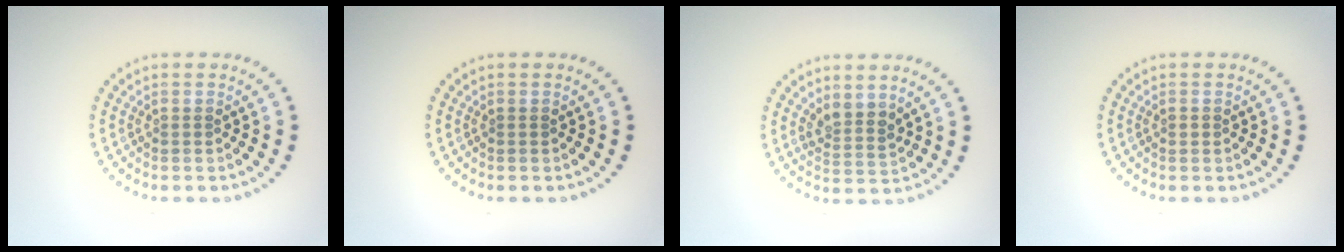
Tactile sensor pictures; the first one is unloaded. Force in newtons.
{"total": 0.0}
{"total": 2.4, "press": 1.9, "slide": 1.5}
{"total": 0.7, "press": 0.7, "slide": 0.1}